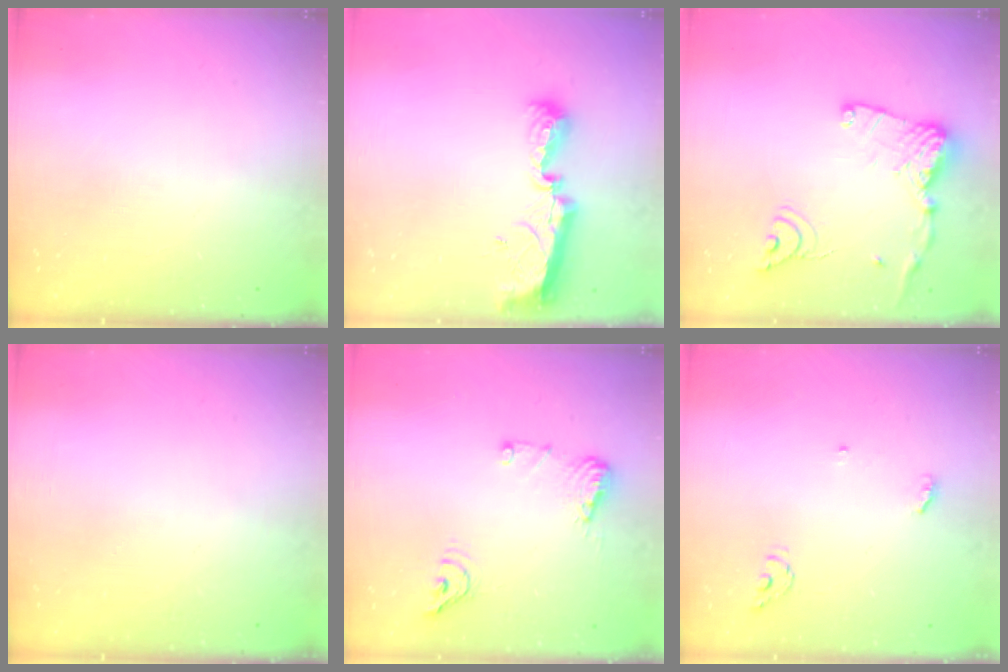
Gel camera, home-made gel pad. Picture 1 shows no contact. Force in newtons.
{"total": 9.4, "press": 9.4, "slide": 0.4}
{"total": 15.3, "press": 15.3, "slide": 1.2}
{"total": 0.0}
{"total": 8.9, "press": 8.8, "slide": 1.4}
{"total": 4.4, "press": 4.4, "slide": 0.3}